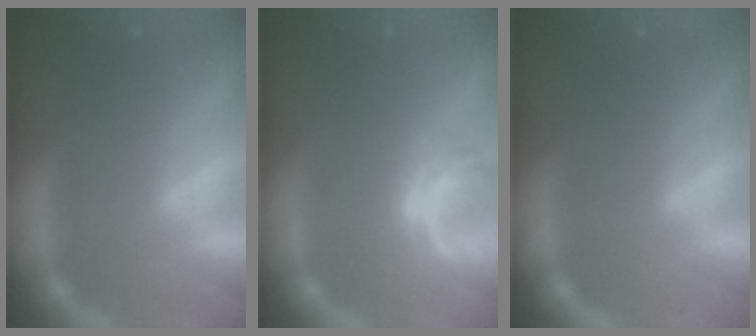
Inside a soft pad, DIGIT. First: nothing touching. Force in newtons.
{"total": 2.5}
{"total": 0.0}